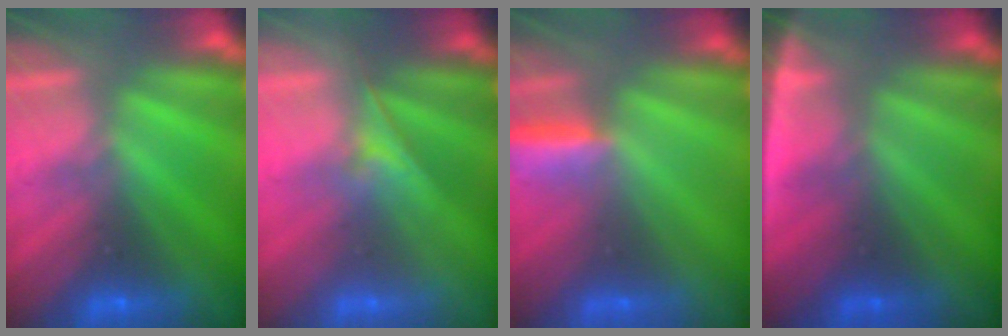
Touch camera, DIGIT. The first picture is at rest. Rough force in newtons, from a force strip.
{"total": 1.9}
{"total": 2.9}
{"total": 4.6}